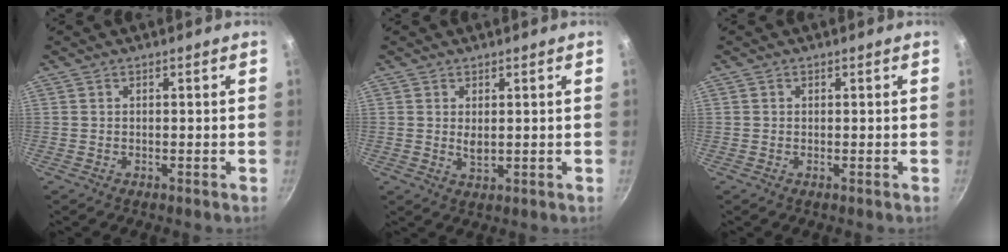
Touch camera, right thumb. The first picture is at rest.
{"total": 2.7, "force": [0.7, 1.3, 2.2], "torque": [-0.039, -0.008, 0.015]}
{"total": 0.0}